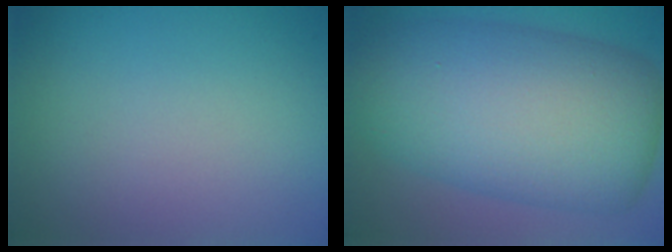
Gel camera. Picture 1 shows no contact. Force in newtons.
{"total": 13.0, "press": 13.0, "slide": 0.2}